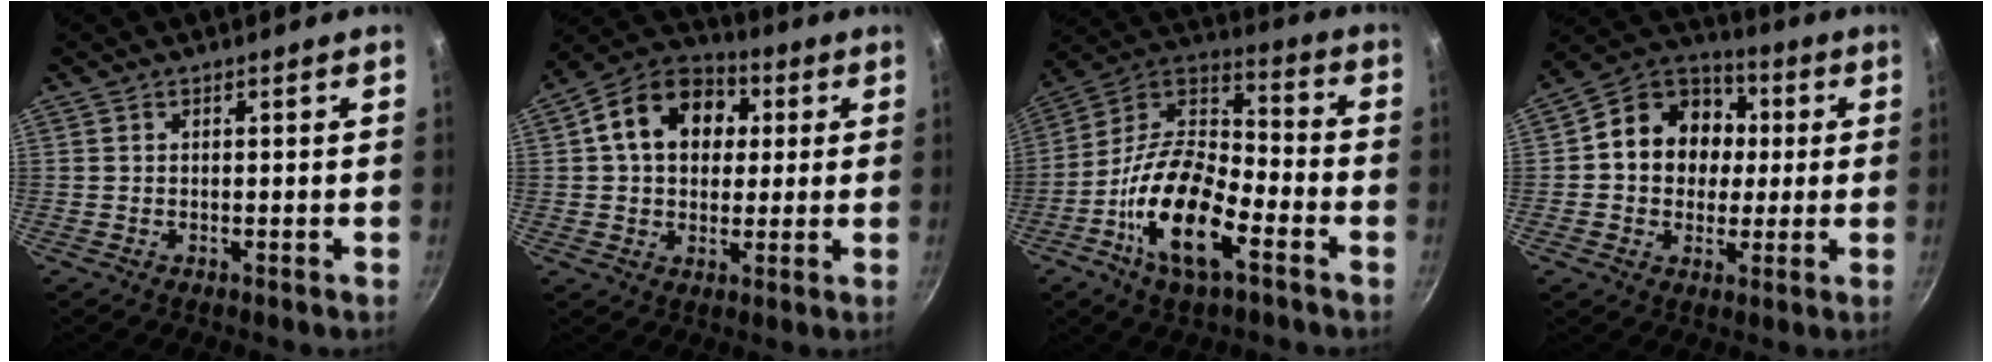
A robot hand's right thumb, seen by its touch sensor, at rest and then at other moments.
{"total": 15.1, "force": [3.4, 11.3, 9.4], "torque": [-0.128, 0.023, 0.039]}
{"total": 19.4, "force": [-7.9, 8.8, 15.4], "torque": [-0.280, 0.049, -0.168]}
{"total": 15.1, "force": [1.5, 12.7, 8.1], "torque": [-0.093, 0.026, 0.009]}